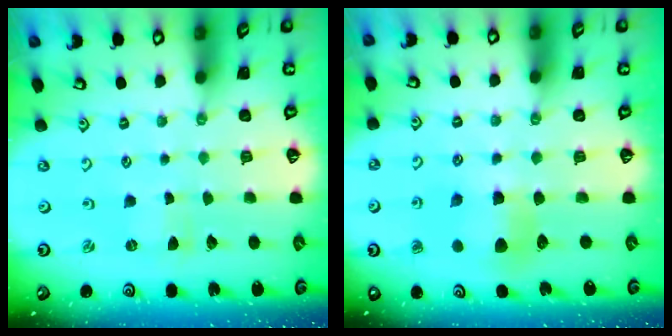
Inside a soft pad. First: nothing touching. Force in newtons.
{"total": 7.8, "press": 7.8, "slide": 0.4}